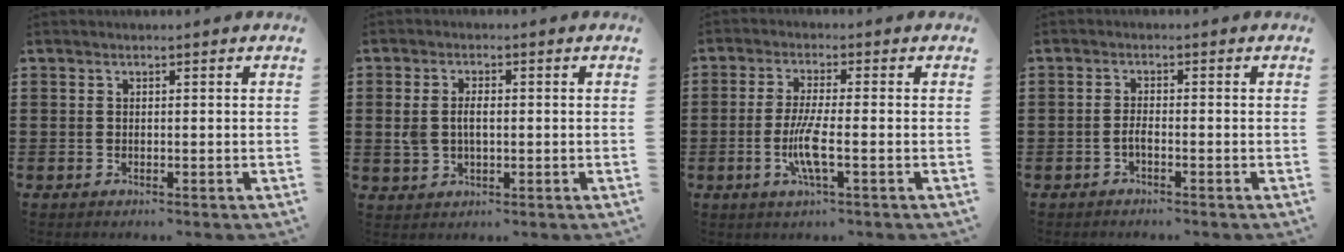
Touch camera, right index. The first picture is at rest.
{"total": 3.4, "force": [0.0, 2.0, 2.8], "torque": [-0.062, 0.006, -0.004]}
{"total": 6.0, "force": [-1.5, 0.8, 5.7], "torque": [-0.125, -0.015, -0.033]}
{"total": 1.4, "force": [-0.9, 0.3, 1.1], "torque": [-0.022, -0.001, -0.015]}